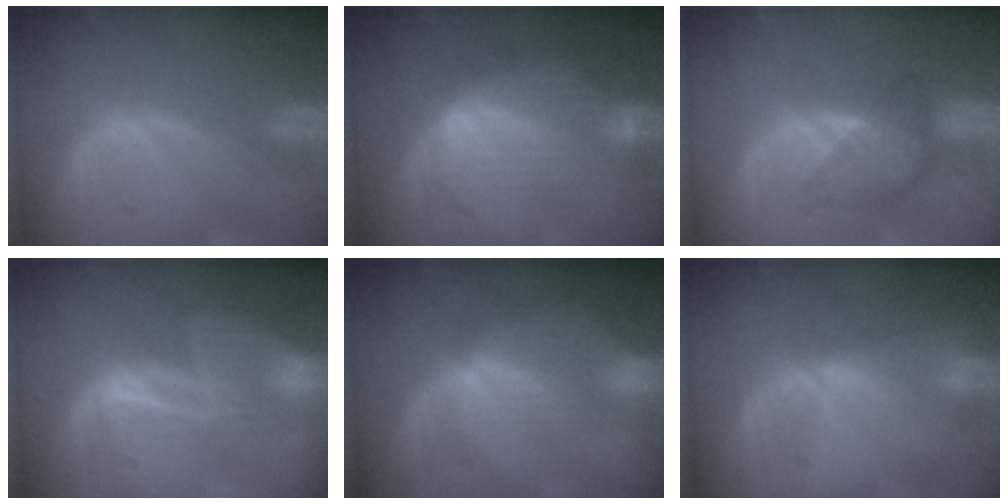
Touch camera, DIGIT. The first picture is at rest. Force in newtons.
{"total": 7.1, "press": 7.1, "slide": 0.8}
{"total": 5.0, "press": 5.0, "slide": 0.1}
{"total": 6.5, "press": 5.6, "slide": 3.4}
{"total": 4.2, "press": 4.0, "slide": 1.1}
{"total": 2.3, "press": 2.1, "slide": 1.0}